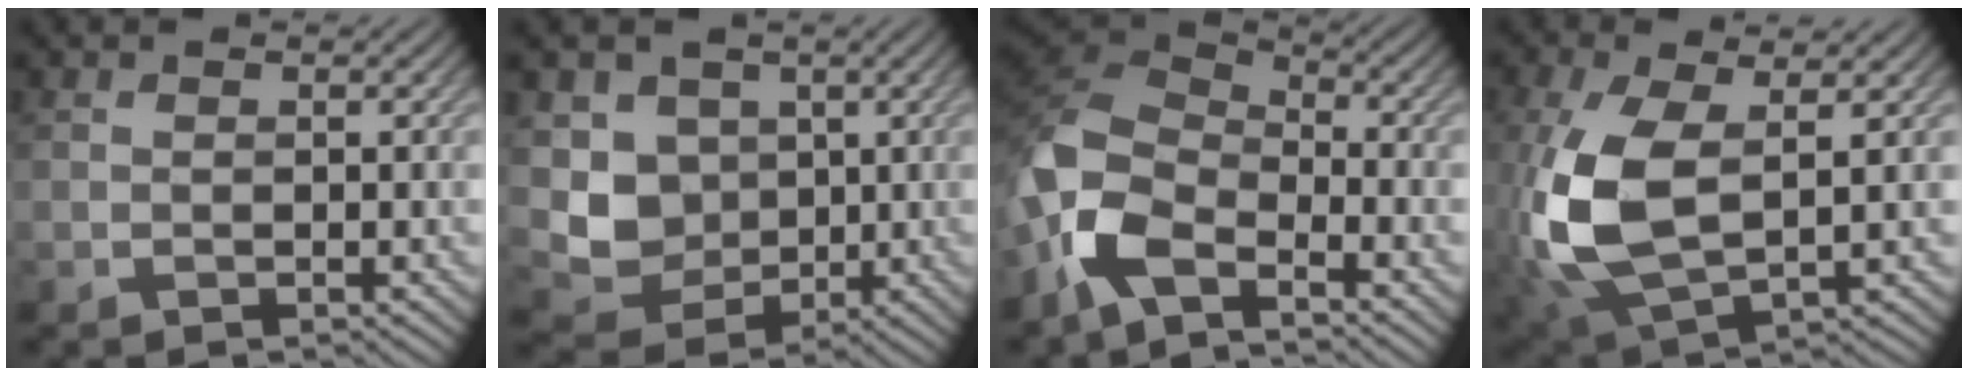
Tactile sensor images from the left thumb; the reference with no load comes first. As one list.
[{"total": 6.9, "force": [1.0, 6.1, 3.1], "torque": [-0.083, -0.019, 0.015]}, {"total": 10.5, "force": [-6.3, 4.9, 6.8], "torque": [-0.159, -0.013, -0.136]}, {"total": 11.3, "force": [0.3, 5.7, 9.8], "torque": [-0.246, -0.013, 0.009]}]